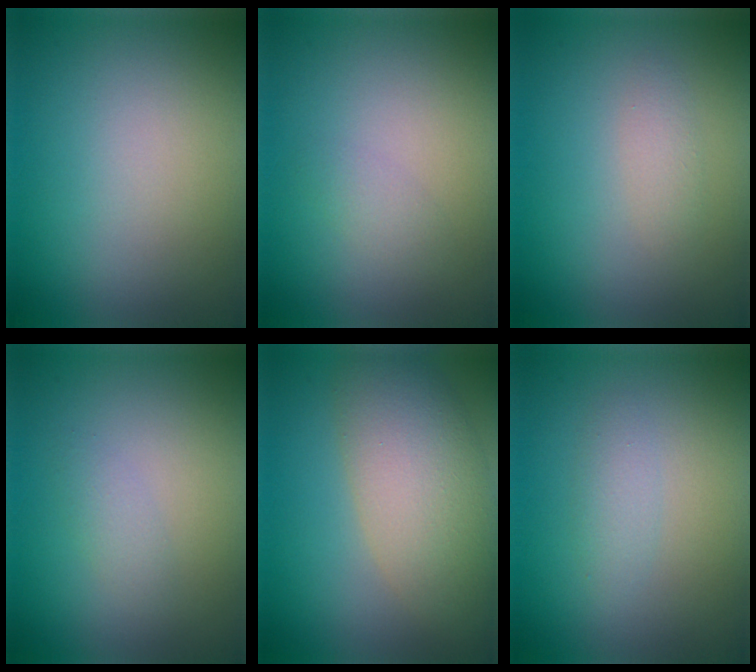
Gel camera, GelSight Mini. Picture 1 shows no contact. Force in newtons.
{"total": 1.1, "press": 1.1, "slide": 0.0}
{"total": 1.1, "press": 1.1, "slide": 0.0}
{"total": 1.2, "press": 1.2, "slide": 0.1}
{"total": 7.1, "press": 7.1, "slide": 0.5}
{"total": 1.4, "press": 1.4, "slide": 0.1}